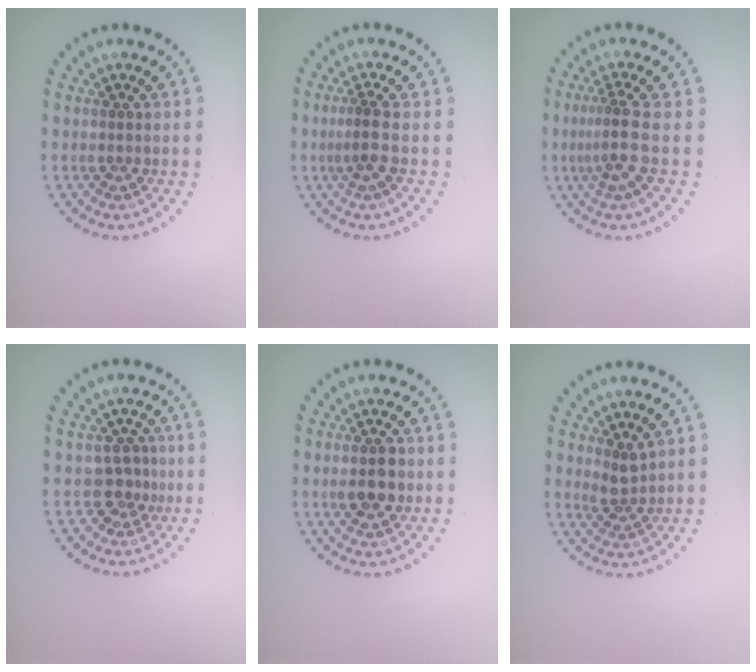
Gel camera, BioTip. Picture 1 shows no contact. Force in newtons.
{"total": 1.8, "press": 1.2, "slide": 1.3}
{"total": 2.7, "press": 1.8, "slide": 2.0}
{"total": 2.3, "press": 1.5, "slide": 1.7}
{"total": 3.2, "press": 3.2, "slide": 0.2}
{"total": 1.8, "press": 1.3, "slide": 1.3}